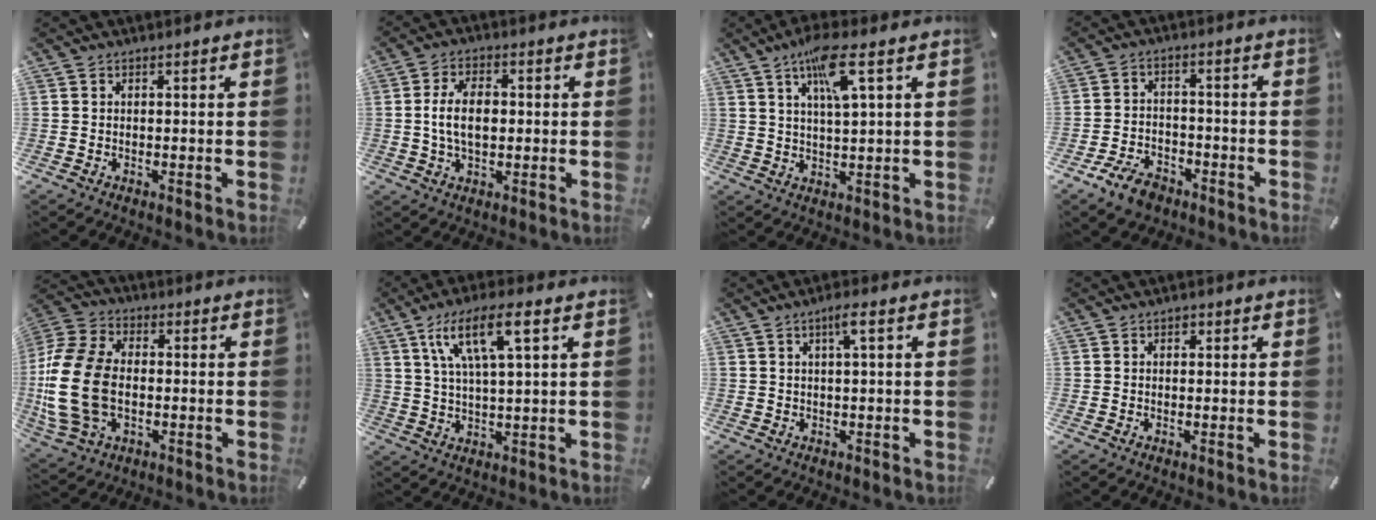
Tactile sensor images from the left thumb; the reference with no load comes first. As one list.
[{"total": 8.5, "force": [0.2, 5.0, 6.9], "torque": [-0.140, 0.006, -0.002]}, {"total": 9.6, "force": [4.5, 1.7, 8.3], "torque": [-0.161, 0.003, 0.076]}, {"total": 6.9, "force": [-4.7, 4.2, 2.8], "torque": [-0.056, 0.027, -0.089]}, {"total": 18.0, "force": [-2.6, 13.1, 12.0], "torque": [-0.262, 0.016, -0.047]}, {"total": 11.3, "force": [5.0, 2.7, 9.8], "torque": [-0.194, 0.001, 0.084]}, {"total": 3.5, "force": [1.1, 0.3, 3.4], "torque": [-0.058, -0.003, 0.014]}, {"total": 0.8, "force": [0.2, 0.7, 0.3], "torque": [-0.005, 0.007, 0.001]}]